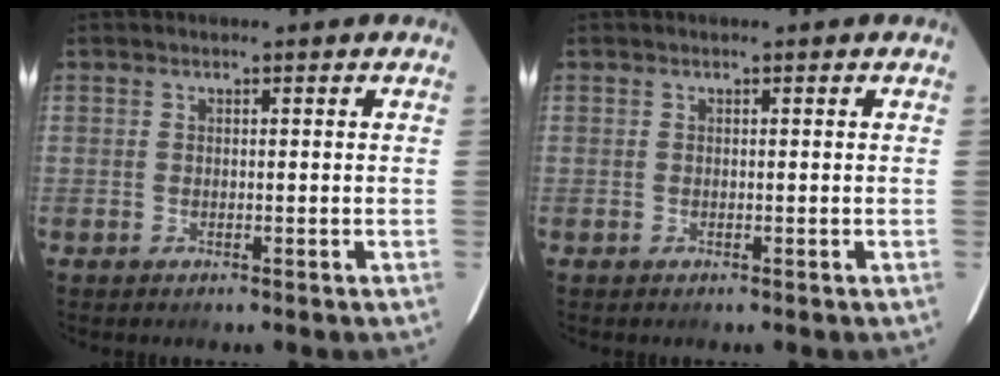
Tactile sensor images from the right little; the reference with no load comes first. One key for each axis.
{"total": 0.0}